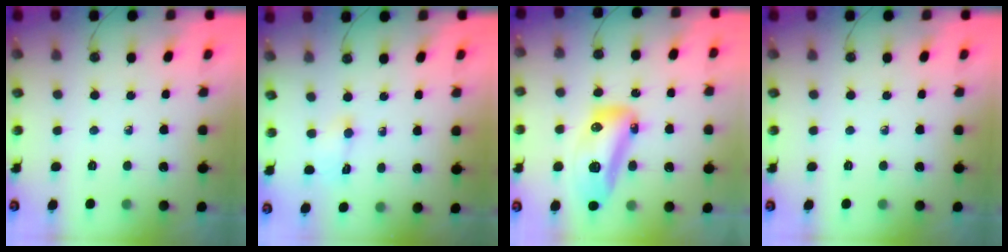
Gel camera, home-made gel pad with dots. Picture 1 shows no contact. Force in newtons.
{"total": 2.6, "press": 2.5, "slide": 0.9}
{"total": 15.6, "press": 15.5, "slide": 1.5}
{"total": 0.0}